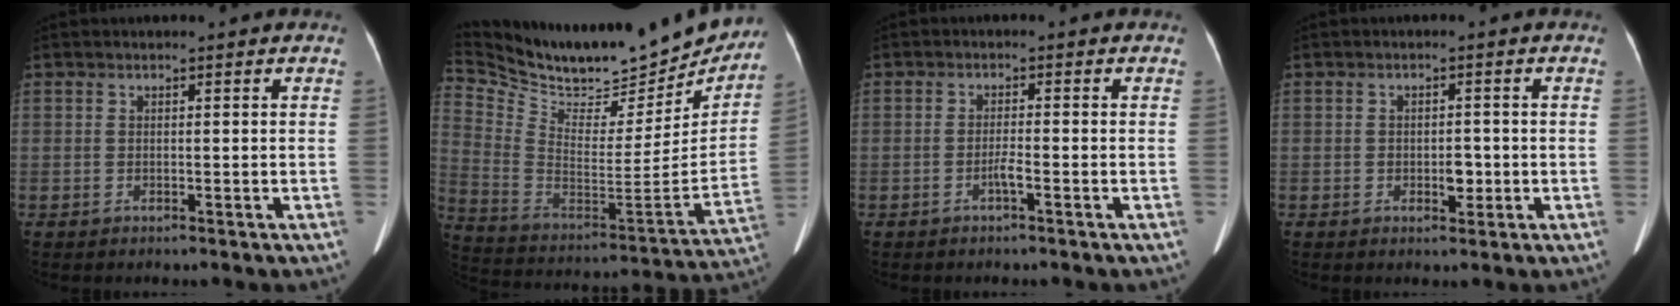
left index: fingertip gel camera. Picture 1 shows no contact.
{"total": 28.9, "force": [25.7, 9.1, 9.8], "torque": [-0.201, -0.042, 0.385]}
{"total": 1.8, "force": [-1.0, -0.1, 1.5], "torque": [-0.027, 0.000, -0.020]}
{"total": 2.7, "force": [-0.7, 1.5, 2.1], "torque": [-0.027, 0.003, -0.006]}